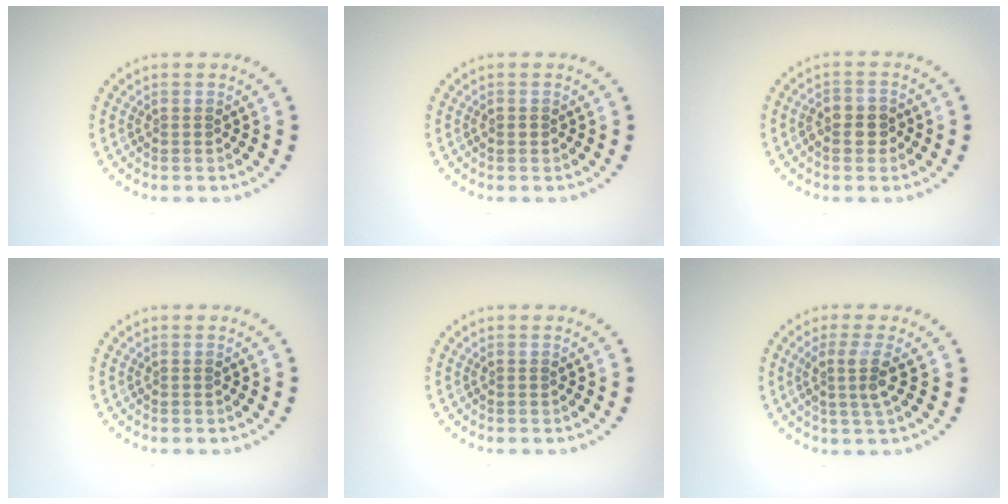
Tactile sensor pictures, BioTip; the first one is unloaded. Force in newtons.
{"total": 0.8, "press": 0.8, "slide": 0.0}
{"total": 2.5, "press": 2.5, "slide": 0.6}
{"total": 0.0}
{"total": 0.0}
{"total": 2.5, "press": 1.9, "slide": 1.6}